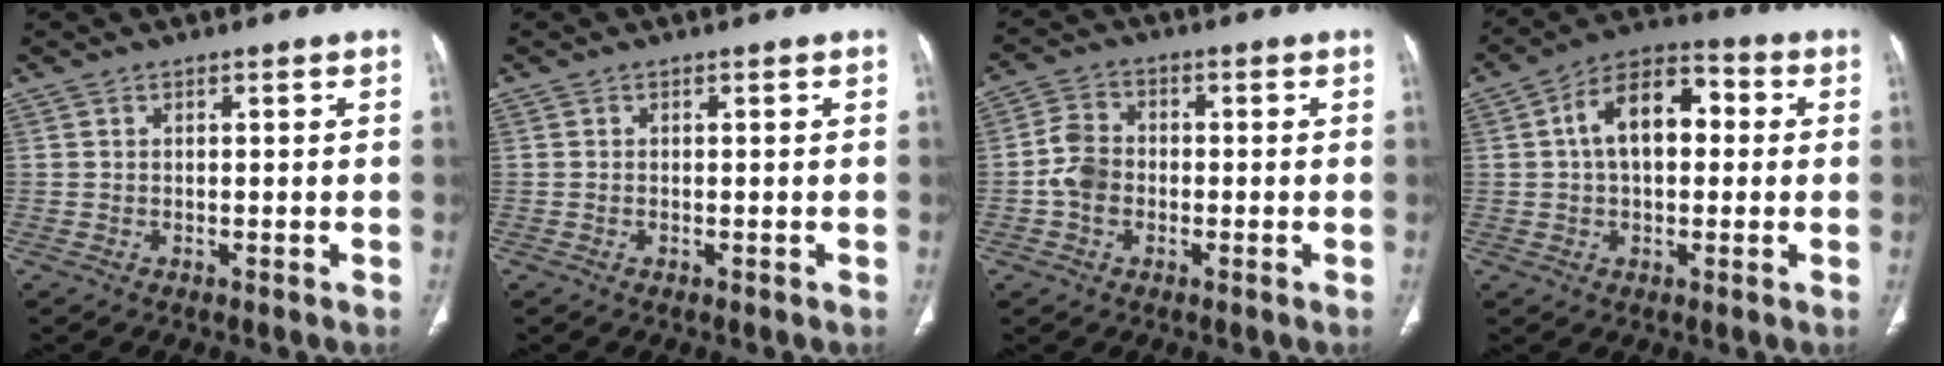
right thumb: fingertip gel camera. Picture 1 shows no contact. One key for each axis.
{"total": 0.0}
{"total": 5.8, "fx": -1.2, "fy": 4.6, "fz": 3.4, "tx": -0.055, "ty": 0.015, "tz": -0.031}
{"total": 12.4, "fx": 1.6, "fy": 7.6, "fz": 9.6, "tx": -0.145, "ty": 0.033, "tz": 0.015}